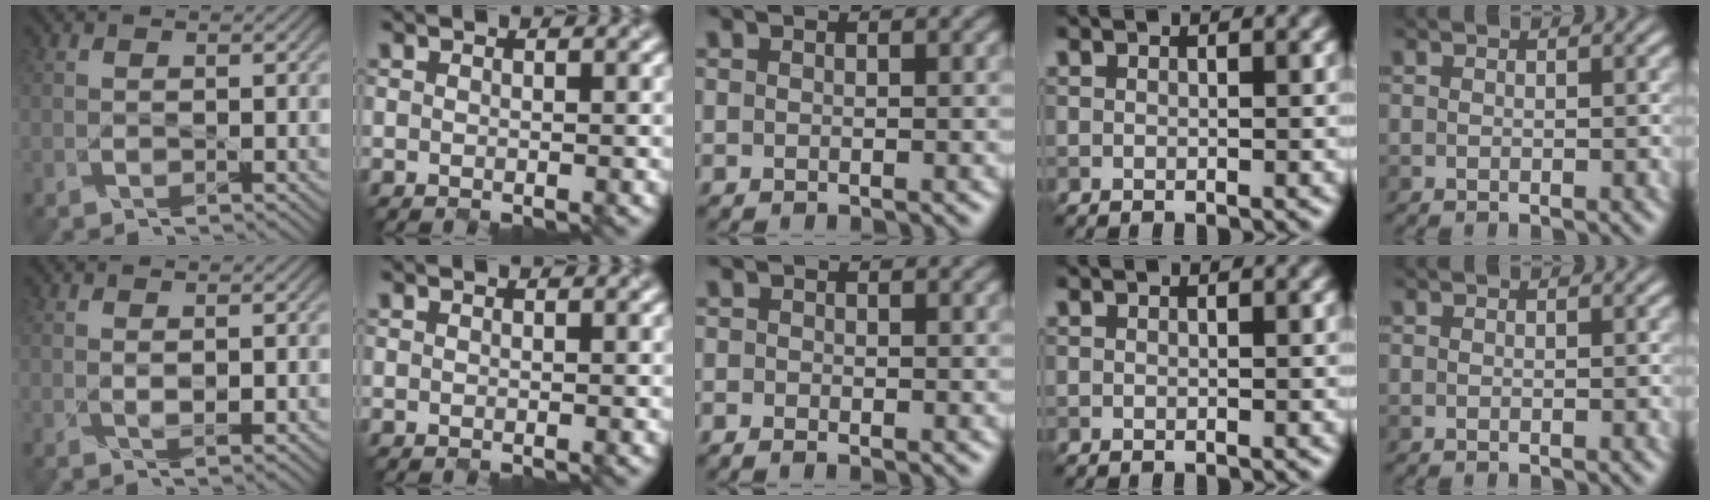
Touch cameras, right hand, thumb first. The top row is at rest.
{"thumb": {"total": 1.6, "force": [0.2, 0.6, 1.5], "torque": [-0.033, -0.003, 0.005]}, "middle": {"total": 0.6, "force": [-0.5, 0.1, 0.2], "torque": [-0.008, -0.006, -0.011]}}